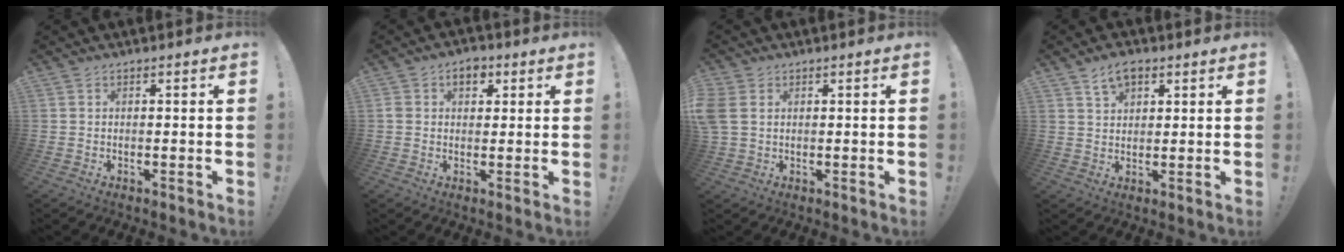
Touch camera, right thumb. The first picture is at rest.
{"total": 5.1, "force": [1.8, 3.9, 2.8], "torque": [-0.037, 0.002, 0.030]}
{"total": 5.3, "force": [1.1, 4.1, 3.2], "torque": [-0.079, 0.010, 0.027]}
{"total": 5.7, "force": [3.4, 3.5, 2.9], "torque": [-0.050, -0.008, 0.064]}